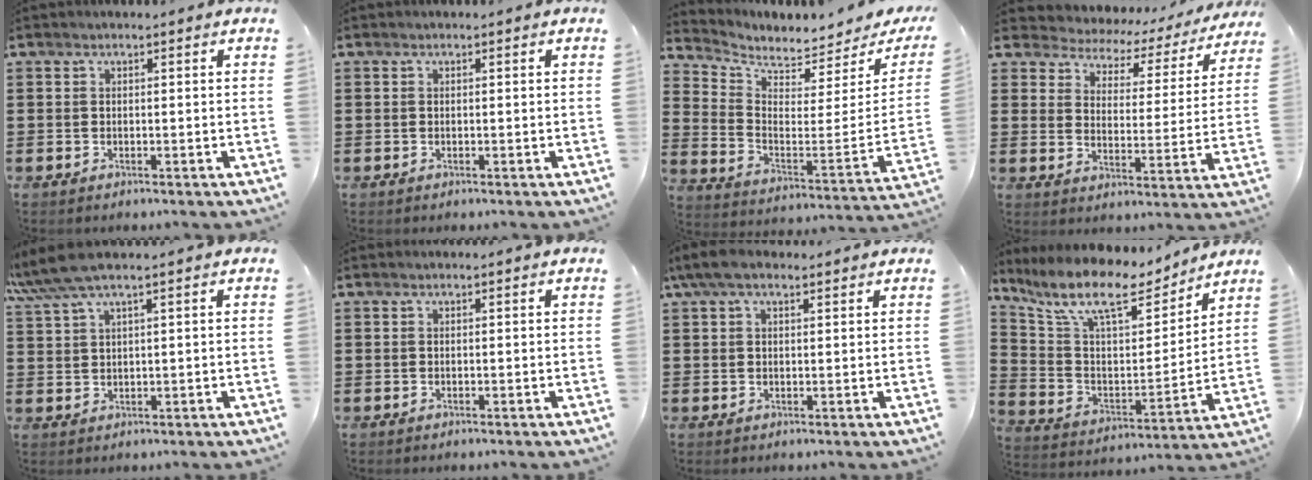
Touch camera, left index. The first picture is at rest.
{"total": 0.0}
{"total": 3.5, "force": [3.4, 0.5, 0.8], "torque": [-0.043, -0.045, 0.054]}
{"total": 2.8, "force": [2.5, 1.3, 0.2], "torque": [-0.026, -0.022, 0.032]}
{"total": 4.3, "force": [2.9, 0.1, 3.1], "torque": [-0.075, -0.003, 0.049]}
{"total": 0.0}
{"total": 4.0, "force": [2.2, 1.8, 2.8], "torque": [-0.068, 0.007, 0.040]}
{"total": 11.0, "force": [8.3, 3.2, 6.4], "torque": [-0.159, -0.044, 0.141]}